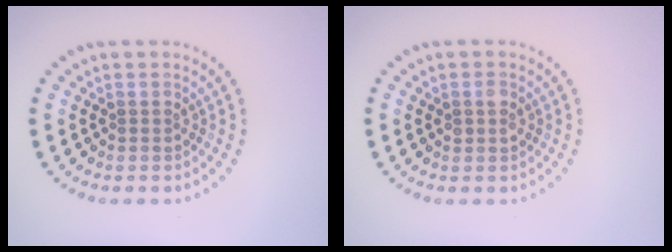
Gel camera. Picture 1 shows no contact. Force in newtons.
{"total": 1.2, "press": 1.2, "slide": 0.3}